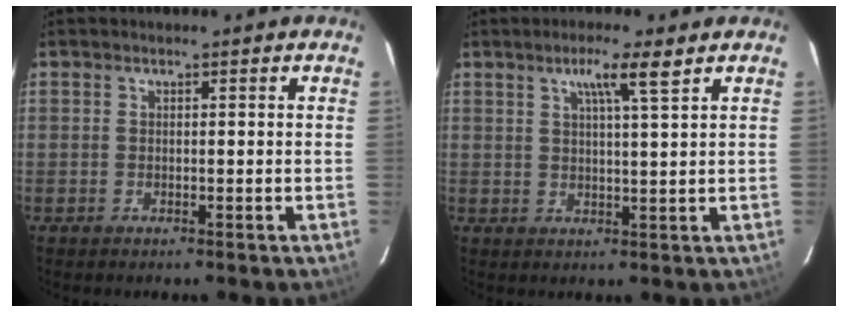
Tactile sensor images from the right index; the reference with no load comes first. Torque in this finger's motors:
{"motor_torque": [0.38, 0.35, 0.22, 0.04]}